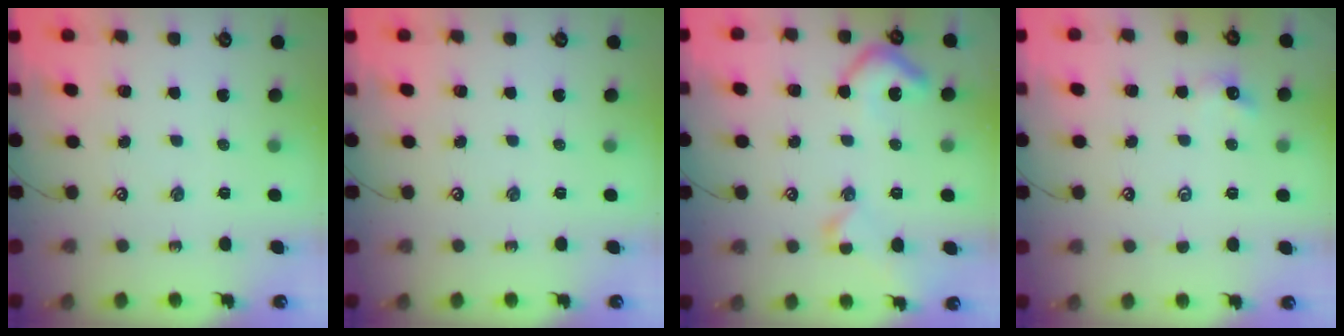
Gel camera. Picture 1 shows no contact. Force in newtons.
{"total": 0.0}
{"total": 7.2, "press": 7.1, "slide": 1.2}
{"total": 0.7, "press": 0.6, "slide": 0.4}